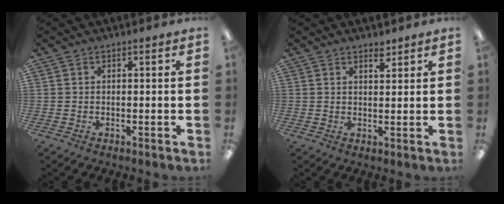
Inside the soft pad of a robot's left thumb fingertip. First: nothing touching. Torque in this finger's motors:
{"motor_torque": [-0.12, -0.05, -0.12, -0.13, 0.07]}